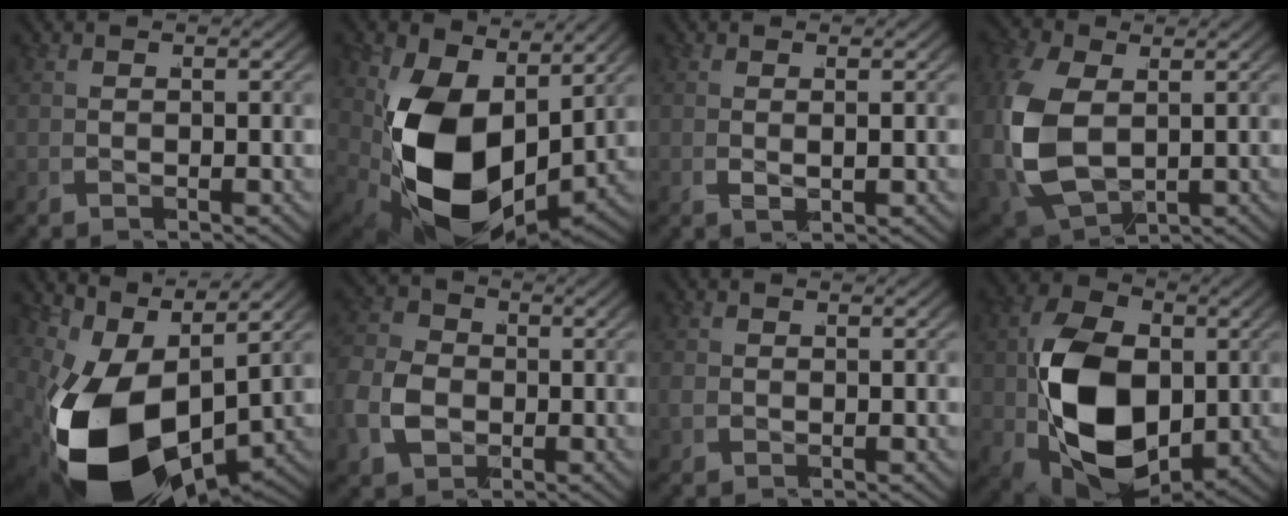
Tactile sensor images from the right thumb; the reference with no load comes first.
{"total": 15.9, "force": [-2.0, 9.7, 12.4], "torque": [-0.290, -0.071, 0.000]}
{"total": 0.7, "force": [0.2, 0.2, 0.6], "torque": [-0.010, 0.003, 0.003]}
{"total": 8.4, "force": [-1.5, 6.2, 5.5], "torque": [-0.169, -0.044, -0.008]}
{"total": 18.7, "force": [-4.7, 11.2, 14.2], "torque": [-0.299, -0.077, -0.041]}
{"total": 5.9, "force": [-1.5, 5.0, 2.8], "torque": [-0.082, -0.016, -0.026]}
{"total": 1.5, "force": [-0.5, 1.4, 0.3], "torque": [-0.017, -0.006, -0.006]}
{"total": 14.4, "force": [-2.6, 9.8, 10.3], "torque": [-0.238, -0.062, -0.019]}